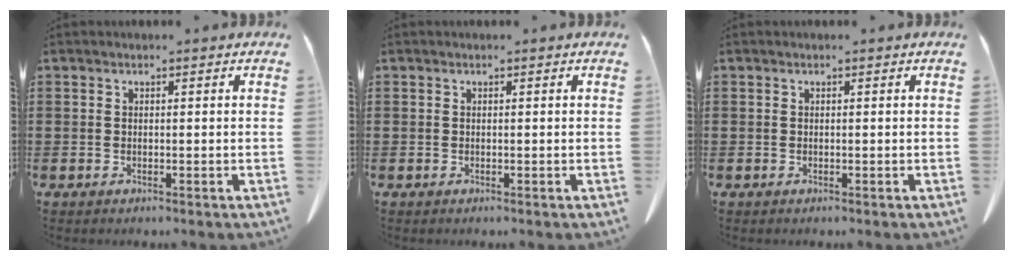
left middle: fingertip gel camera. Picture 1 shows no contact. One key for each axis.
{"total": 0.0}
{"total": 0.0}